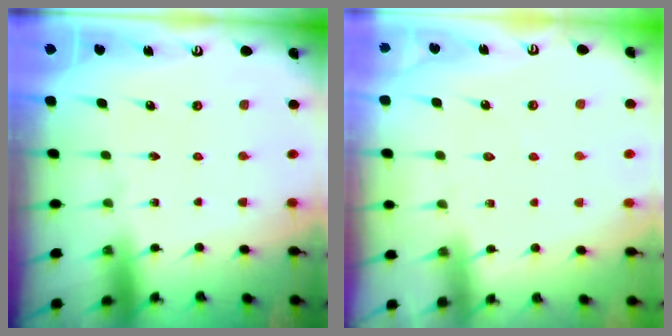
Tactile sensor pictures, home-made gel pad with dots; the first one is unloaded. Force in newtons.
{"total": 3.6, "press": 3.6, "slide": 0.5}